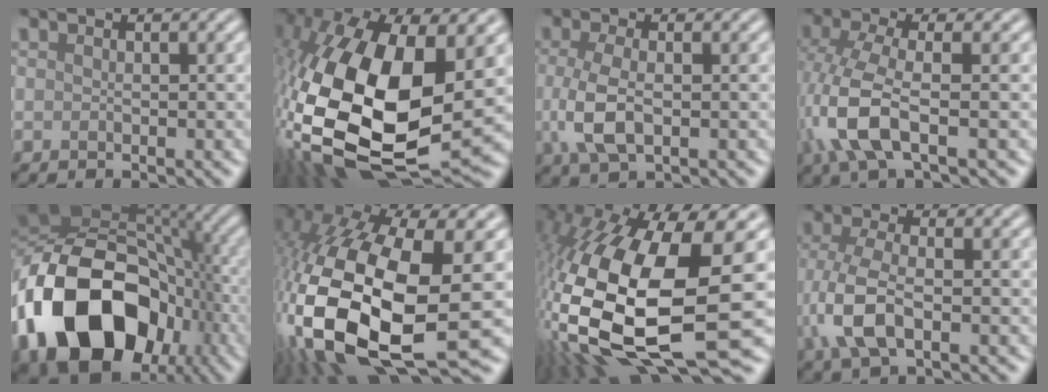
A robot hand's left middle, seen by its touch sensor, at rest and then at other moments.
{"total": 18.0, "force": [-1.2, 8.9, 15.6], "torque": [-0.343, -0.009, -0.022]}
{"total": 4.2, "force": [-0.6, 2.0, 3.6], "torque": [-0.090, -0.004, -0.011]}
{"total": 5.9, "force": [-1.5, 2.3, 5.2], "torque": [-0.135, 0.005, -0.034]}
{"total": 16.8, "force": [-5.7, 11.8, 10.6], "torque": [-0.215, -0.015, -0.095]}
{"total": 17.9, "force": [-3.5, 7.9, 15.7], "torque": [-0.362, -0.013, -0.060]}
{"total": 18.2, "force": [-1.6, 6.6, 16.9], "torque": [-0.360, -0.014, -0.026]}
{"total": 5.2, "force": [-1.5, 2.4, 4.4], "torque": [-0.108, 0.004, -0.034]}